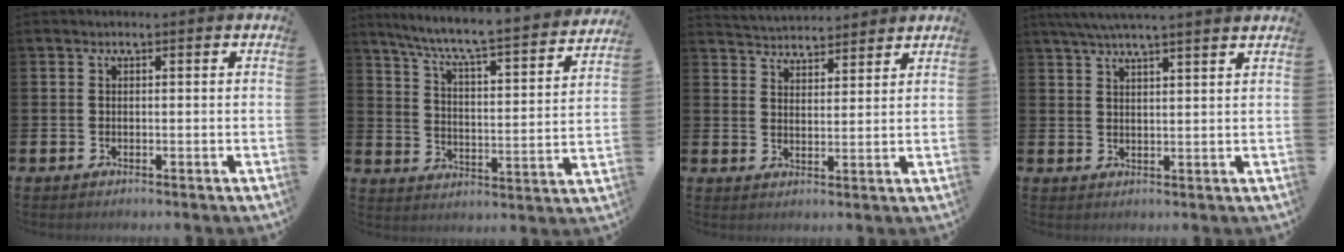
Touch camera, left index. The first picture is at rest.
{"total": 6.6, "force": [6.1, 0.2, 2.7], "torque": [-0.080, -0.053, 0.096]}
{"total": 4.4, "force": [4.3, 0.6, -0.4], "torque": [-0.010, -0.025, 0.078]}
{"total": 4.7, "force": [4.4, -0.5, 1.7], "torque": [-0.041, -0.013, 0.078]}